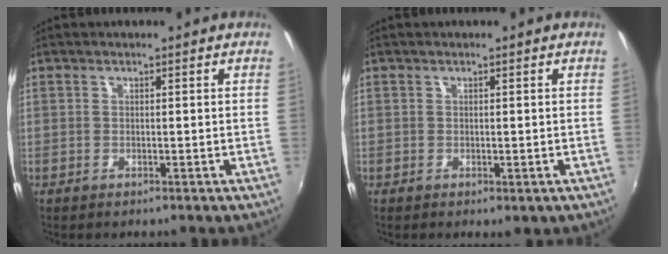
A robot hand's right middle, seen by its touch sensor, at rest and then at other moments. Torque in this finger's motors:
{"motor_torque": [0.02, -0.11, -0.03, 0.00]}